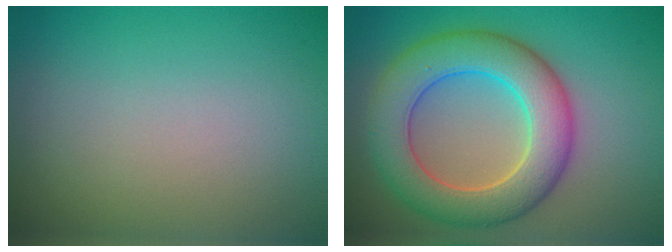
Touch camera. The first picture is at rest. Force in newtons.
{"total": 8.3, "press": 8.3, "slide": 0.6}